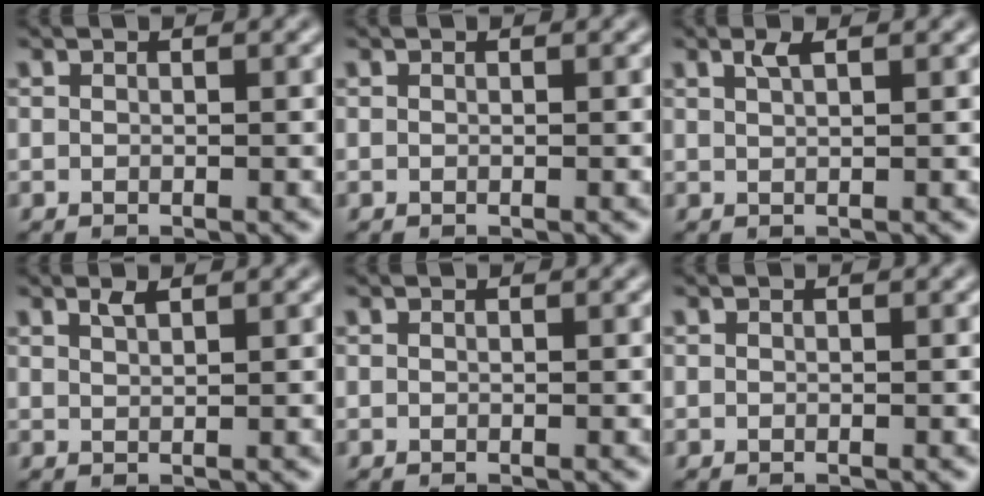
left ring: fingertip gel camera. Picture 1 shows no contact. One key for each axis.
{"total": 0.0}
{"total": 1.2, "fx": 0.9, "fy": 0.3, "fz": 0.8, "tx": -0.012, "ty": 0.003, "tz": 0.013}
{"total": 1.1, "fx": 0.9, "fy": 0.2, "fz": 0.5, "tx": -0.007, "ty": 0.001, "tz": 0.016}
{"total": 0.0}
{"total": 0.0}